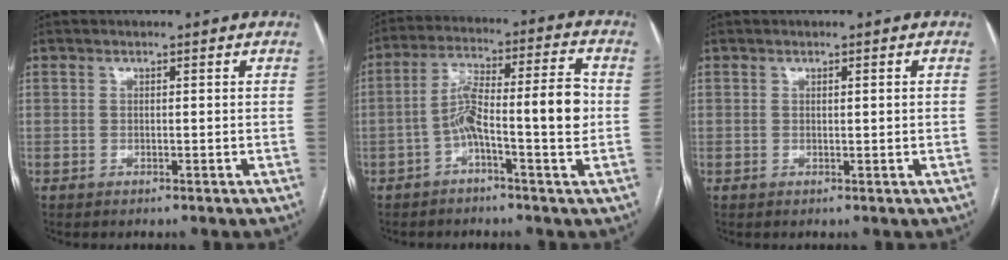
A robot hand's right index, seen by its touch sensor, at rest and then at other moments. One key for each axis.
{"total": 10.6, "fx": -1.9, "fy": 0.9, "fz": 10.4, "tx": -0.175, "ty": 0.038, "tz": -0.033}
{"total": 0.9, "fx": 0.1, "fy": 0.0, "fz": 0.9, "tx": -0.018, "ty": 0.002, "tz": 0.003}